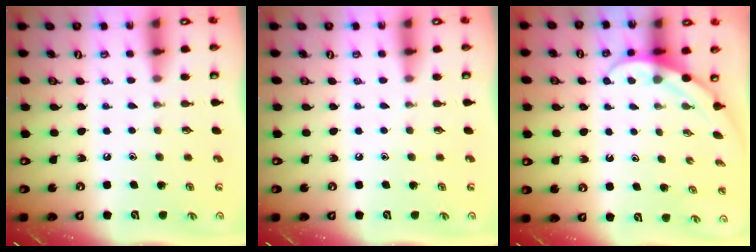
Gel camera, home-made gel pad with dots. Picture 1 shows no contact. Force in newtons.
{"total": 0.0}
{"total": 4.8, "press": 4.8, "slide": 0.3}